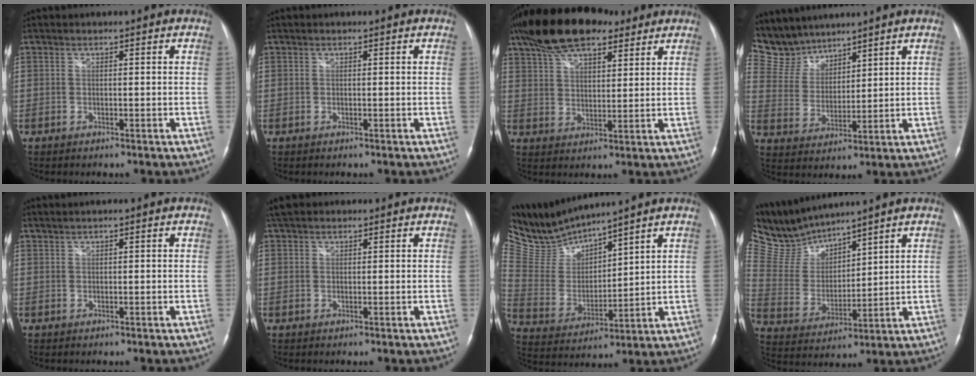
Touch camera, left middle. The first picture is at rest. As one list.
[{"total": 0.0}, {"total": 14.9, "force": [10.9, 5.3, 8.7], "torque": [-0.168, 0.037, 0.190]}, {"total": 7.4, "force": [7.0, 2.4, -0.1], "torque": [-0.014, 0.016, 0.156]}, {"total": 0.9, "force": [0.8, -0.1, 0.4], "torque": [-0.011, 0.010, 0.019]}, {"total": 3.5, "force": [2.9, 1.6, 1.2], "torque": [-0.024, 0.028, 0.049]}, {"total": 8.2, "force": [8.2, -1.0, 0.5], "torque": [-0.043, -0.008, 0.190]}, {"total": 9.1, "force": [9.0, 0.9, 1.0], "torque": [-0.049, 0.010, 0.204]}]